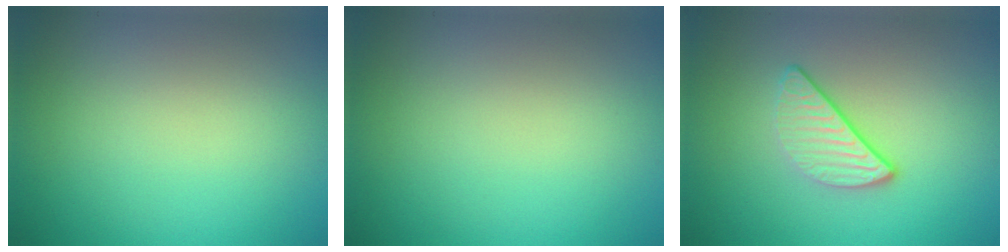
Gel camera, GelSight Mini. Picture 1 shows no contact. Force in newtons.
{"total": 0.0}
{"total": 3.0, "press": 2.3, "slide": 1.8}